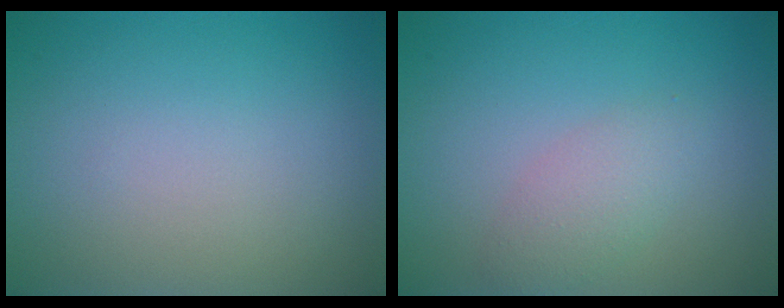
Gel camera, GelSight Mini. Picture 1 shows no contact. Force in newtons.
{"total": 2.2, "press": 2.2, "slide": 0.1}